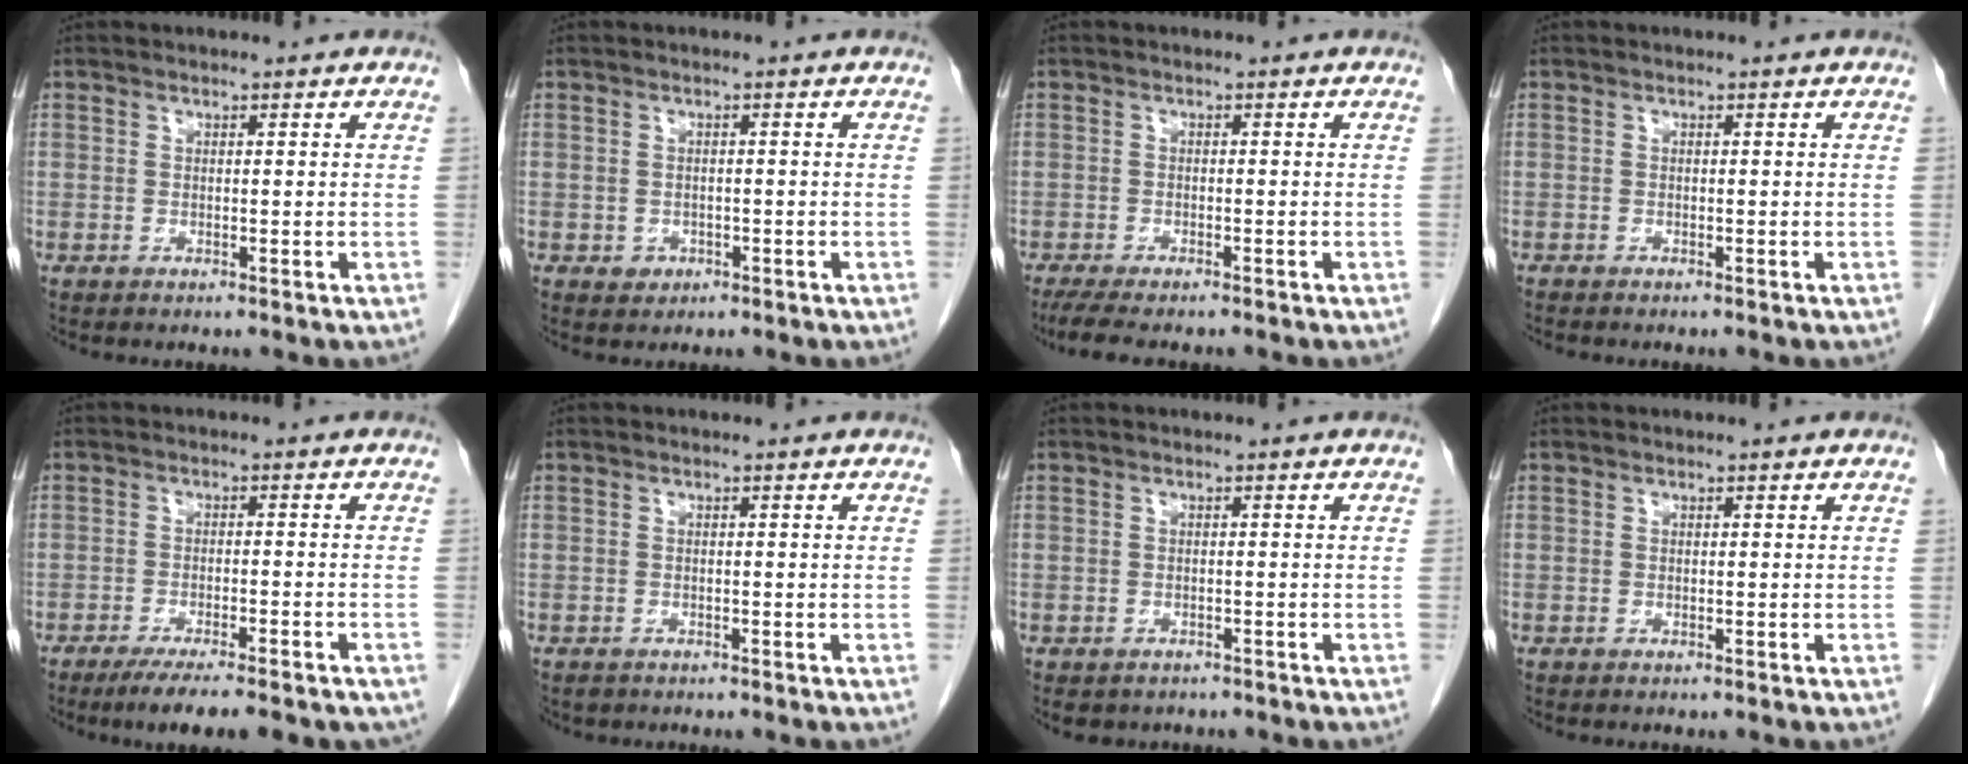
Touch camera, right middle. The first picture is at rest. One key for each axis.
{"total": 1.7, "fx": -0.7, "fy": 1.5, "fz": 0.4, "tx": -0.004, "ty": 0.006, "tz": -0.003}
{"total": 6.9, "fx": -5.7, "fy": 1.3, "fz": 3.6, "tx": -0.057, "ty": -0.016, "tz": -0.087}
{"total": 0.8, "fx": -0.7, "fy": 0.1, "fz": 0.3, "tx": -0.005, "ty": 0.000, "tz": -0.009}
{"total": 10.8, "fx": -8.4, "fy": 2.1, "fz": 6.5, "tx": -0.077, "ty": -0.011, "tz": -0.114}
{"total": 0.9, "fx": -0.6, "fy": 0.6, "fz": 0.0, "tx": -0.012, "ty": 0.001, "tz": -0.009}
{"total": 3.7, "fx": -3.0, "fy": 2.0, "fz": 0.7, "tx": -0.008, "ty": 0.001, "tz": -0.036}
{"total": 0.0}